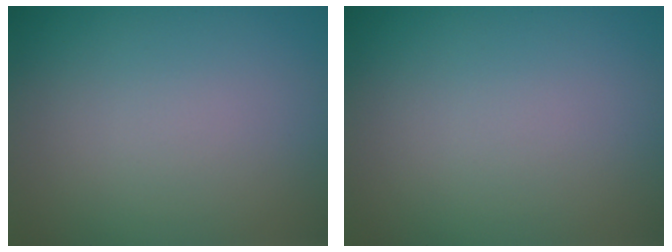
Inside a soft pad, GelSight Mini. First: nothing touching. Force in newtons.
{"total": 0.0}